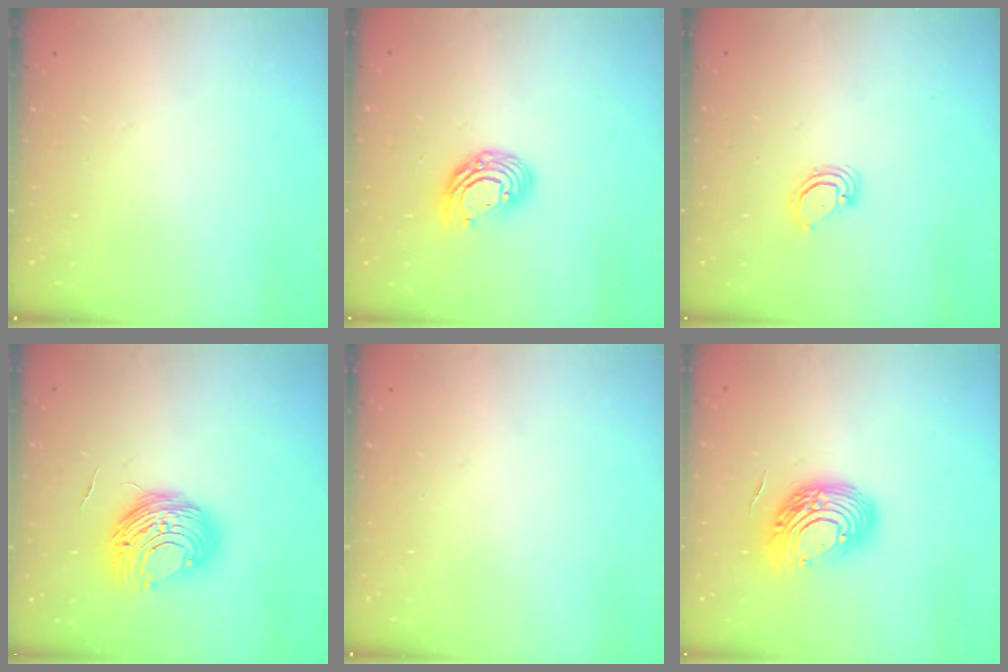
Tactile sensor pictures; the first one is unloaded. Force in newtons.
{"total": 9.8, "press": 9.8, "slide": 0.9}
{"total": 2.9, "press": 2.9, "slide": 0.2}
{"total": 11.3, "press": 11.2, "slide": 1.2}
{"total": 0.0}
{"total": 15.3, "press": 15.3, "slide": 0.9}